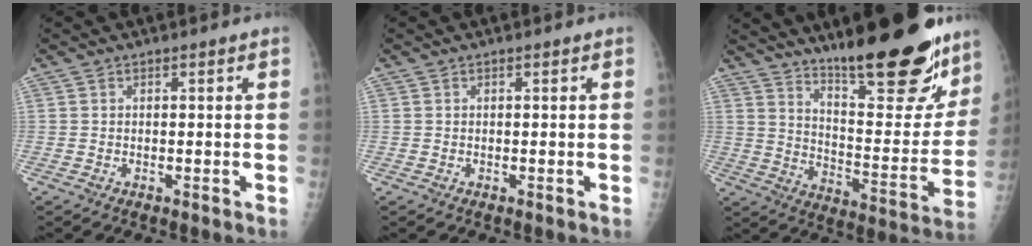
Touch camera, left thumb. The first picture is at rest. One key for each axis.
{"total": 0.0}
{"total": 25.6, "fx": 18.6, "fy": 6.4, "fz": 16.3, "tx": -0.198, "ty": -0.110, "tz": 0.276}